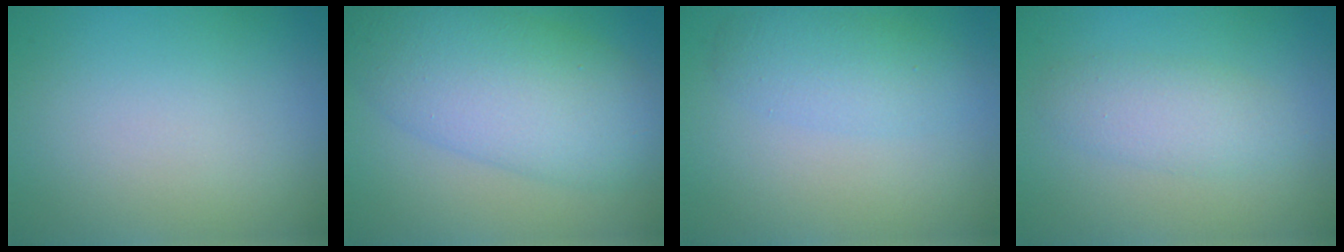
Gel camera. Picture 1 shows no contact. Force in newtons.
{"total": 9.2, "press": 9.2, "slide": 0.1}
{"total": 3.0, "press": 3.0, "slide": 0.1}
{"total": 2.7, "press": 2.7, "slide": 0.0}